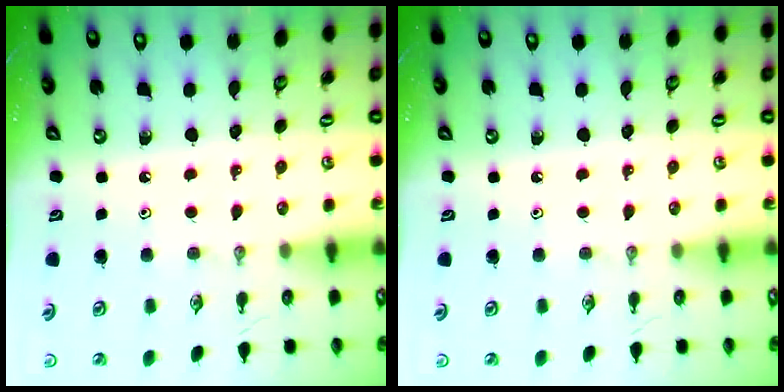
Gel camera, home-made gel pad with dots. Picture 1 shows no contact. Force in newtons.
{"total": 0.0}